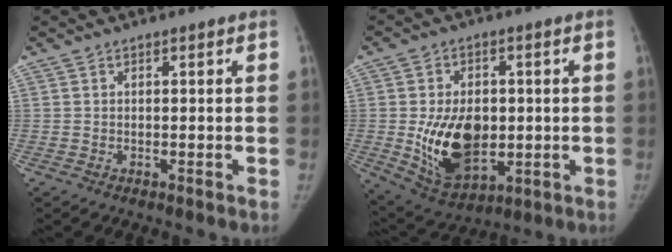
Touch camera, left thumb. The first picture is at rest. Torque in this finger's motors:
{"motor_torque": [1.72, 1.77, 0.82, -0.74, 0.45]}